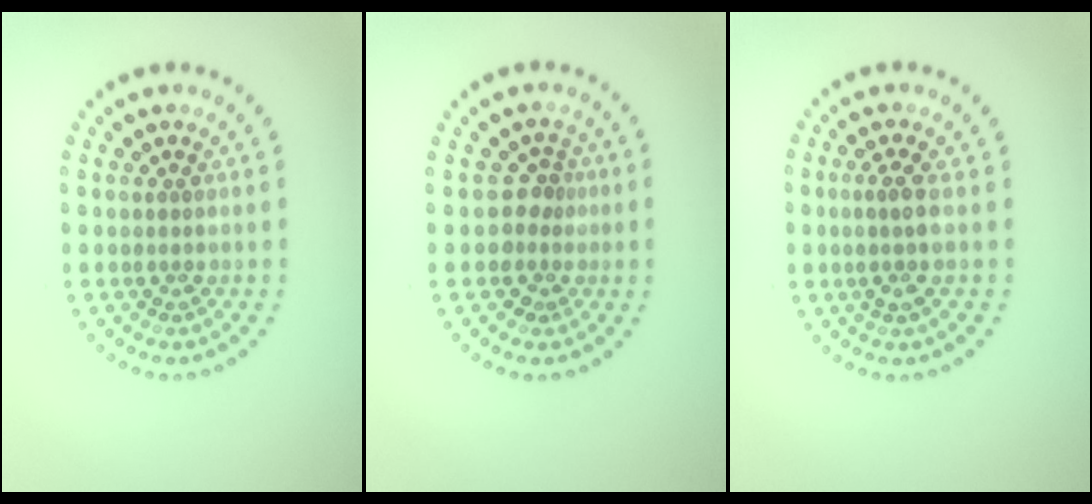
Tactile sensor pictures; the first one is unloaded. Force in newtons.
{"total": 2.0, "press": 1.4, "slide": 1.4}
{"total": 2.2, "press": 1.8, "slide": 1.3}